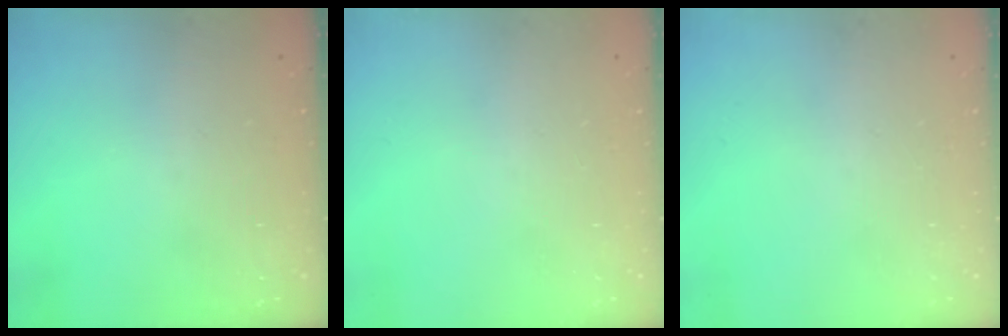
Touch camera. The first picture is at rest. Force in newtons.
{"total": 0.0}
{"total": 0.0}